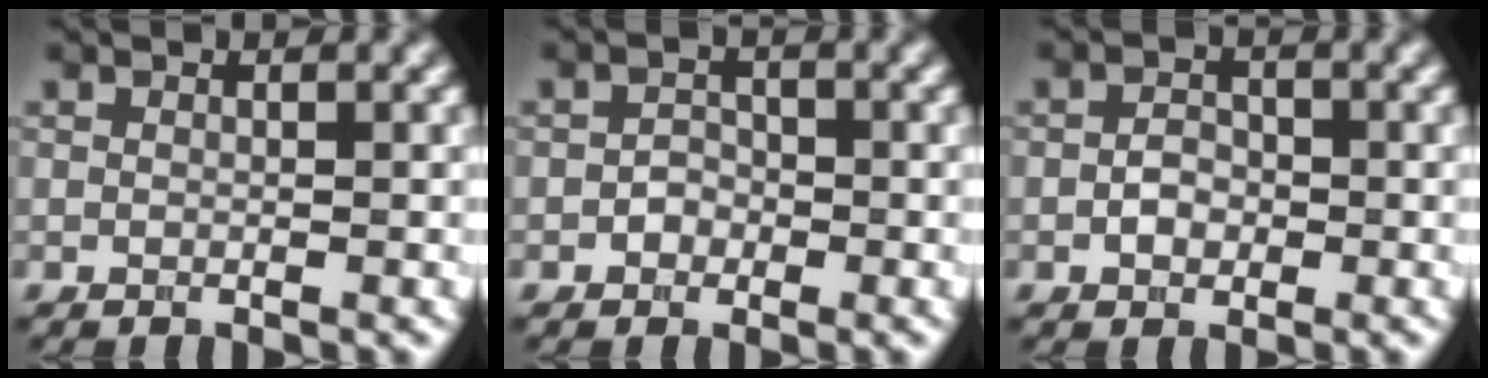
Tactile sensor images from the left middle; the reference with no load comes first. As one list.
[{"total": 1.4, "force": [-0.6, 1.2, 0.5], "torque": [-0.005, 0.002, -0.011]}, {"total": 1.9, "force": [-0.5, 1.5, 1.2], "torque": [-0.021, 0.003, -0.013]}]